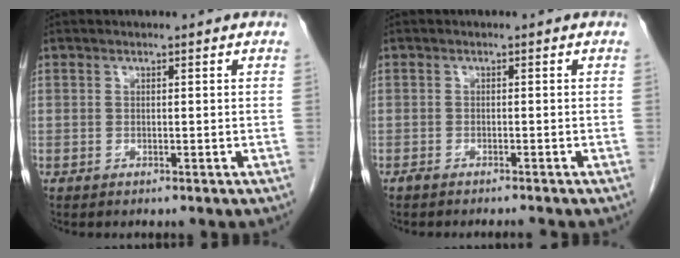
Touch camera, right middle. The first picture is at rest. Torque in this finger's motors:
{"motor_torque": [-0.31, -0.27, 0.00, 0.00]}